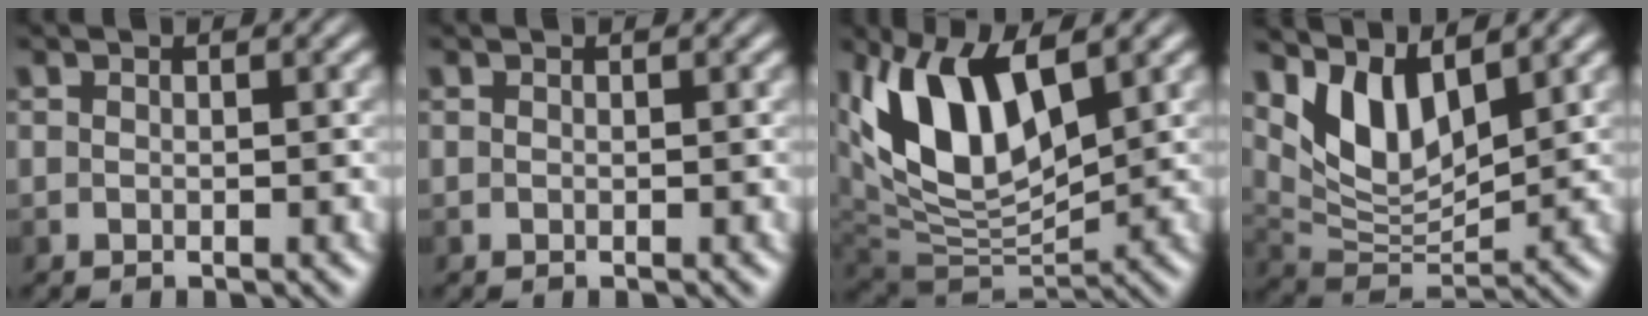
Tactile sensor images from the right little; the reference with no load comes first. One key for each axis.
{"total": 0.0}
{"total": 10.5, "fx": 3.7, "fy": 5.1, "fz": 8.5, "tx": -0.168, "ty": 0.013, "tz": 0.064}
{"total": 5.9, "fx": 3.2, "fy": 2.6, "fz": 4.3, "tx": -0.090, "ty": -0.009, "tz": 0.061}